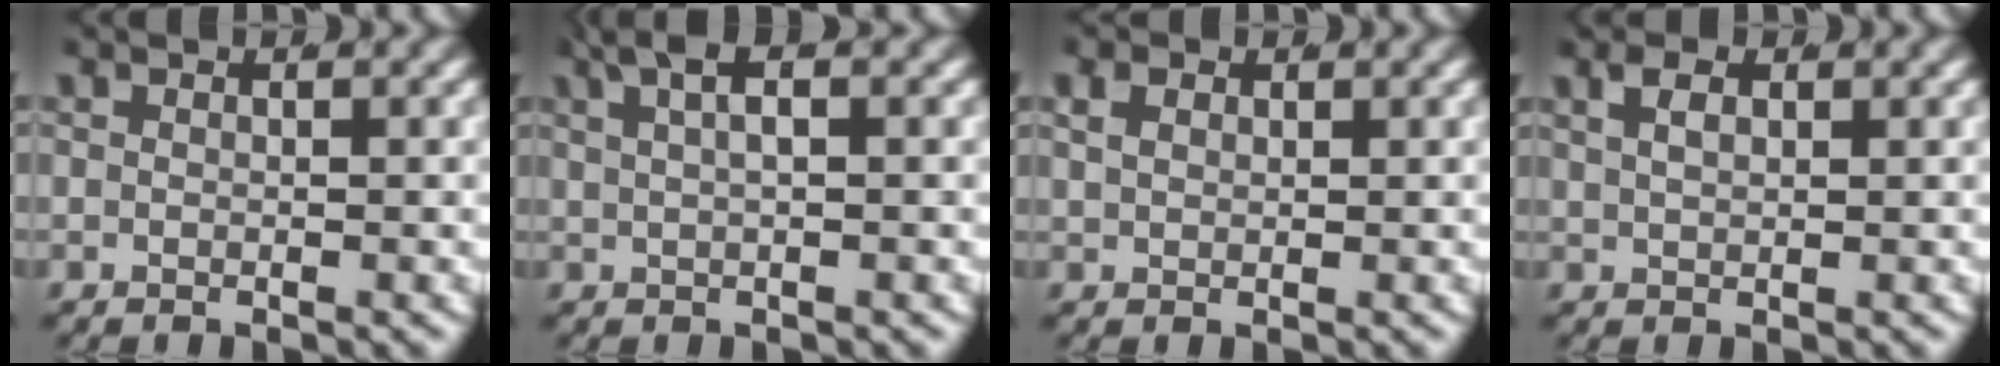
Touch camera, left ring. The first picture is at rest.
{"total": 4.8, "force": [2.8, 1.6, 3.5], "torque": [-0.044, 0.022, 0.040]}
{"total": 1.5, "force": [0.9, 0.9, 0.8], "torque": [-0.017, -0.004, 0.024]}
{"total": 2.0, "force": [1.2, 0.7, 1.4], "torque": [-0.023, -0.001, 0.028]}